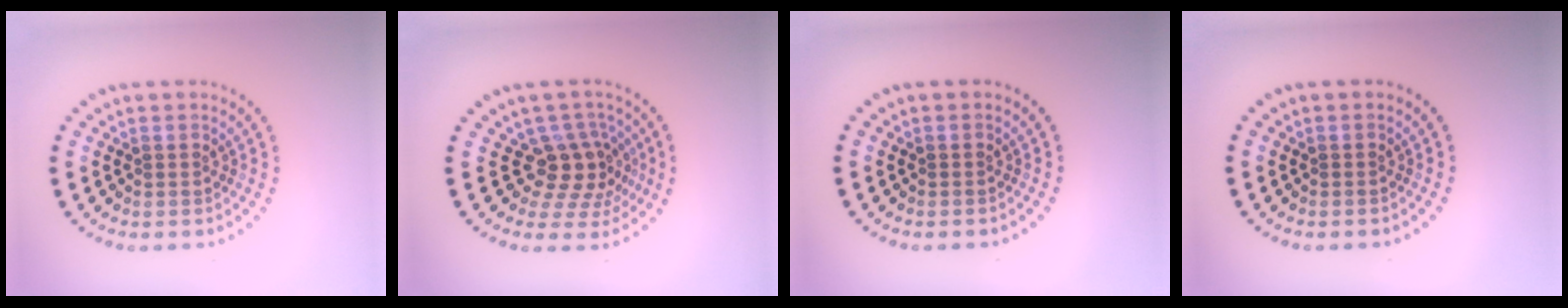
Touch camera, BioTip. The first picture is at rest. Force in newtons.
{"total": 4.0, "press": 3.0, "slide": 2.7}
{"total": 0.0}
{"total": 0.0}